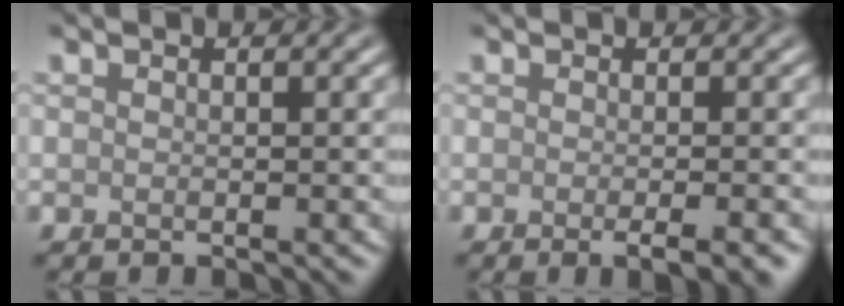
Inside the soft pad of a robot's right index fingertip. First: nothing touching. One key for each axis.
{"total": 3.0, "fx": -1.0, "fy": 0.7, "fz": 2.8, "tx": -0.029, "ty": -0.003, "tz": -0.017}